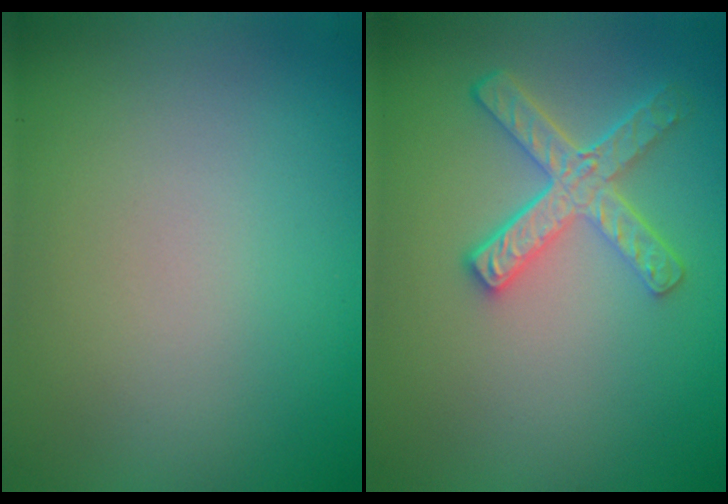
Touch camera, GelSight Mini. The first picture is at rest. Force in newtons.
{"total": 4.7, "press": 3.5, "slide": 3.0}